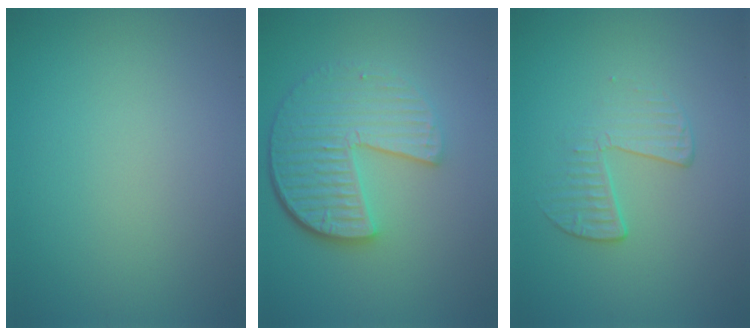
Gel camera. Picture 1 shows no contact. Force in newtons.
{"total": 6.3, "press": 4.5, "slide": 4.5}
{"total": 2.1, "press": 1.0, "slide": 1.8}